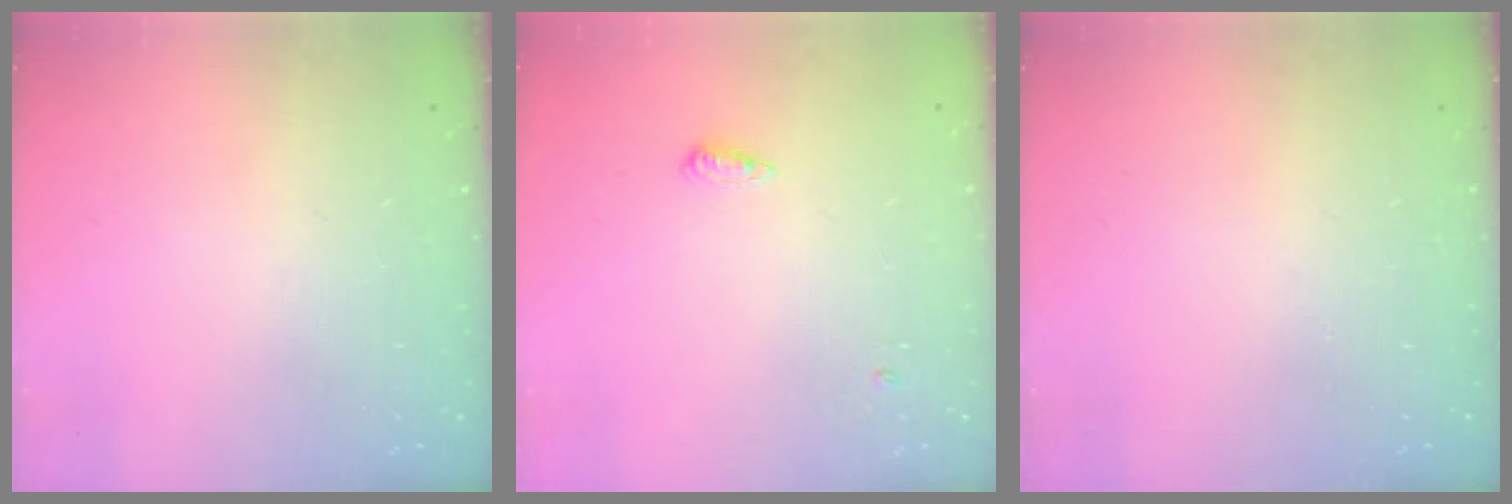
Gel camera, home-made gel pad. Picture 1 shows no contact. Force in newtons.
{"total": 4.2, "press": 4.1, "slide": 0.8}
{"total": 0.0}